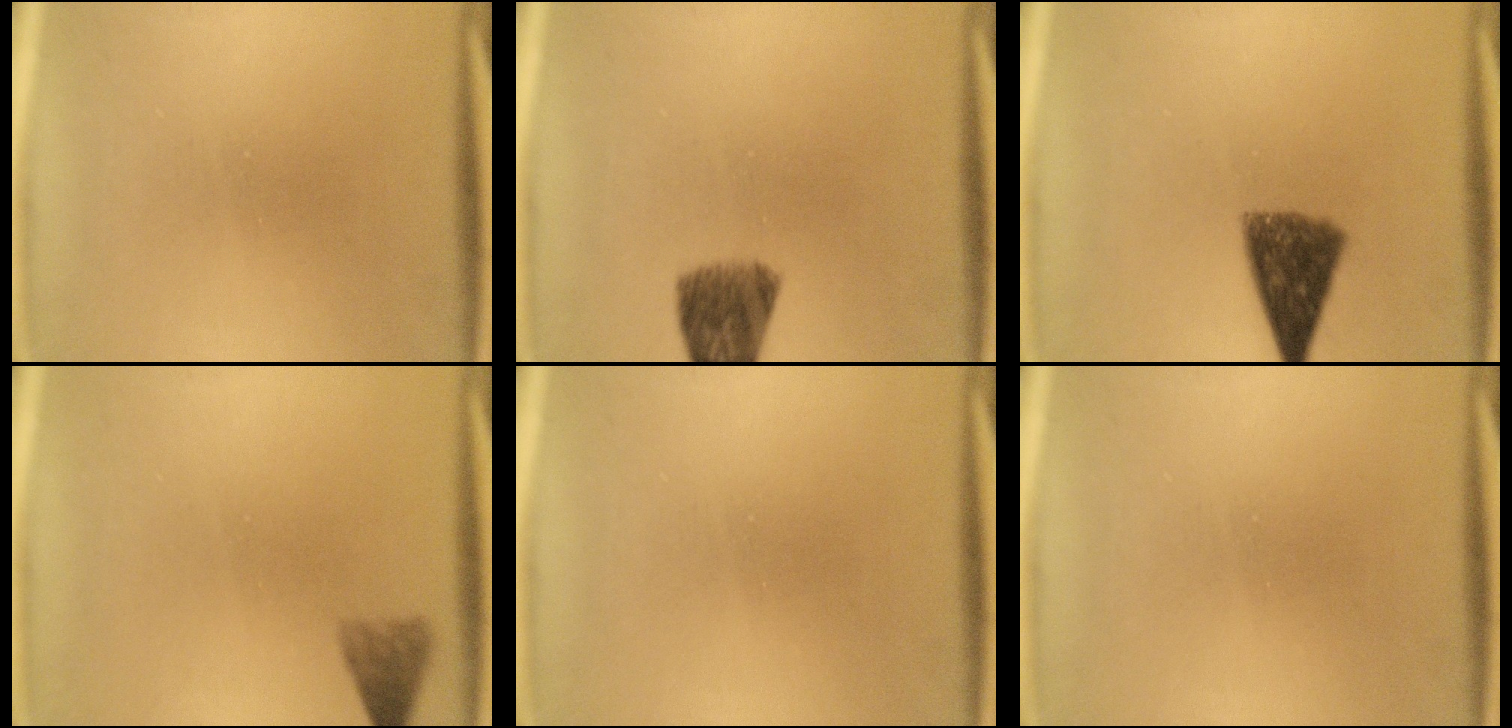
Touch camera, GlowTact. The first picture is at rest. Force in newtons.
{"total": 7.5}
{"total": 8.2}
{"total": 2.9}
{"total": 0.0}
{"total": 0.0}